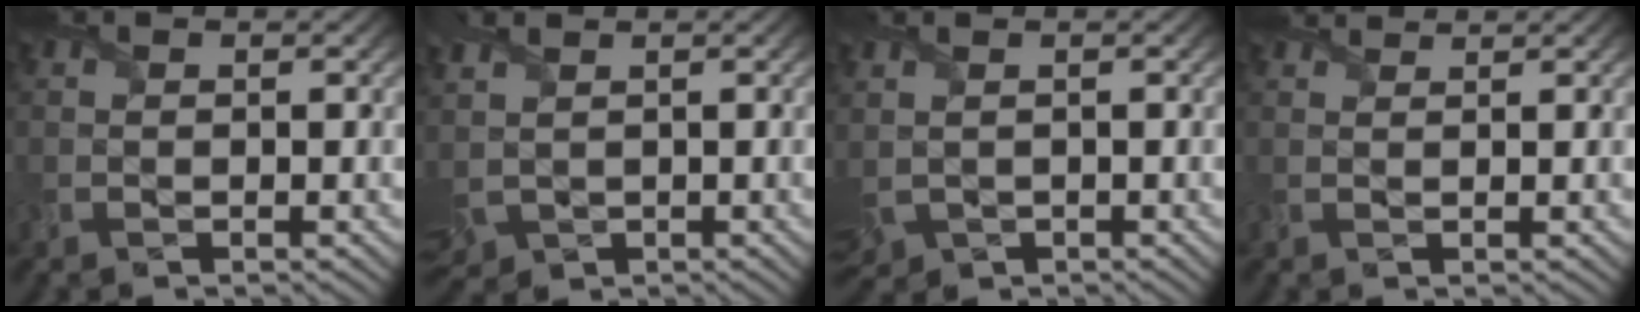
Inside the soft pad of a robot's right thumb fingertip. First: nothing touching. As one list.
[{"total": 5.2, "force": [1.4, 3.6, 3.5], "torque": [-0.128, -0.005, 0.029]}, {"total": 3.1, "force": [-0.3, 2.2, 2.1], "torque": [-0.066, -0.011, 0.001]}, {"total": 1.9, "force": [1.8, 0.2, 0.6], "torque": [-0.022, 0.002, 0.032]}]